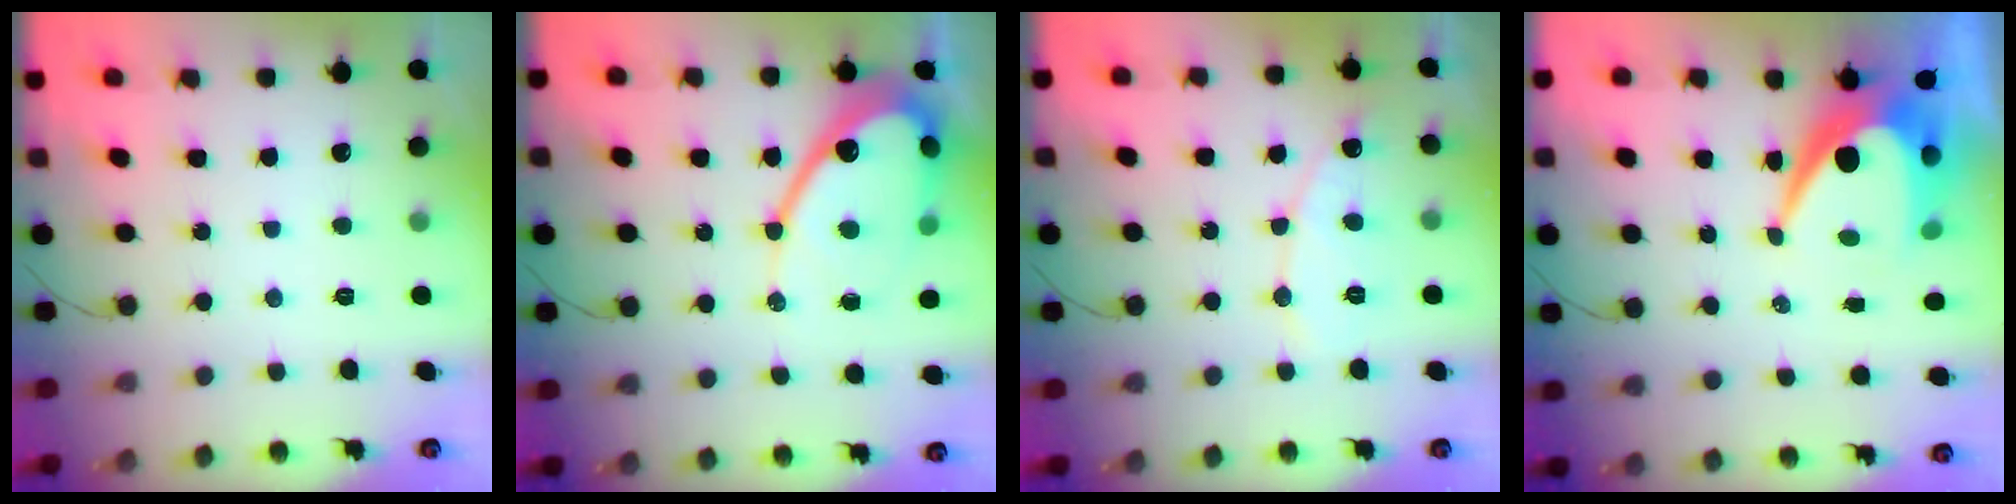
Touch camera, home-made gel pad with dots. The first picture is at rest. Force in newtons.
{"total": 16.3, "press": 16.3, "slide": 1.5}
{"total": 7.6, "press": 7.6, "slide": 0.6}
{"total": 10.6, "press": 10.6, "slide": 0.8}